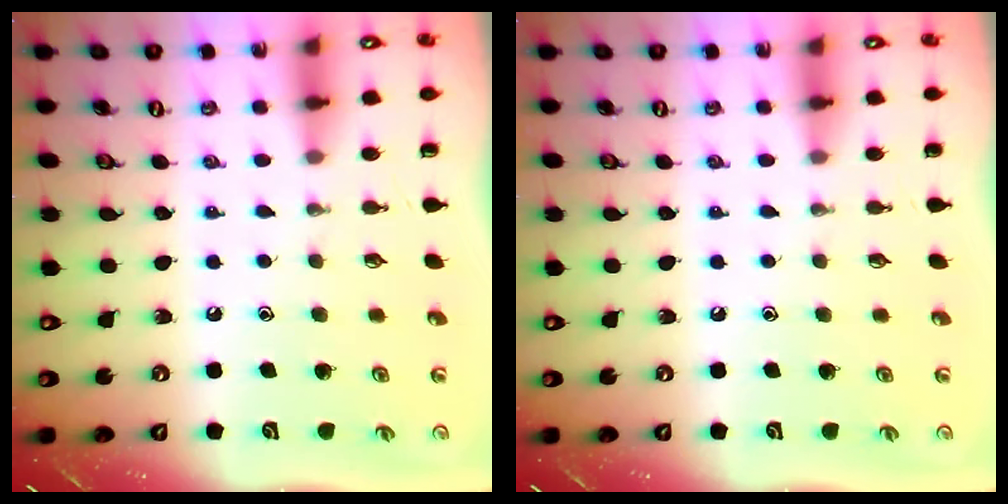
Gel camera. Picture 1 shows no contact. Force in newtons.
{"total": 0.0}